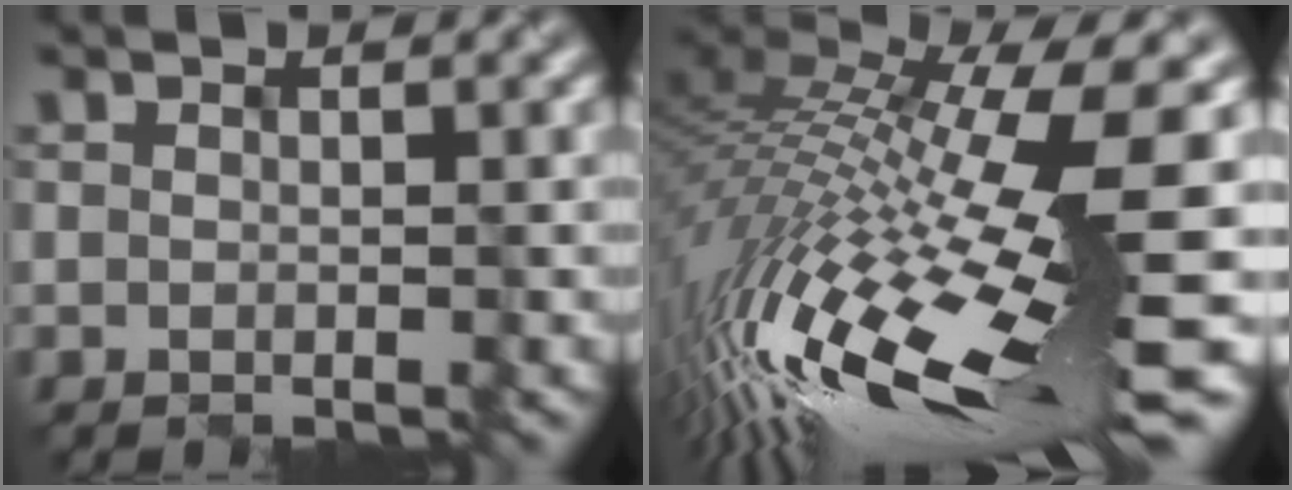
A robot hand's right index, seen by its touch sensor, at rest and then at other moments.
{"total": 16.0, "force": [-3.2, 3.2, 15.4], "torque": [-0.311, -0.002, -0.048]}